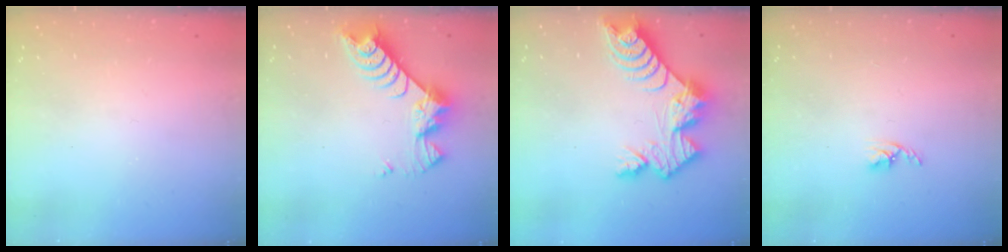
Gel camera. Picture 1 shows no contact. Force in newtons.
{"total": 7.6, "press": 7.5, "slide": 0.7}
{"total": 11.3, "press": 11.3, "slide": 0.8}
{"total": 2.7, "press": 2.7, "slide": 0.5}